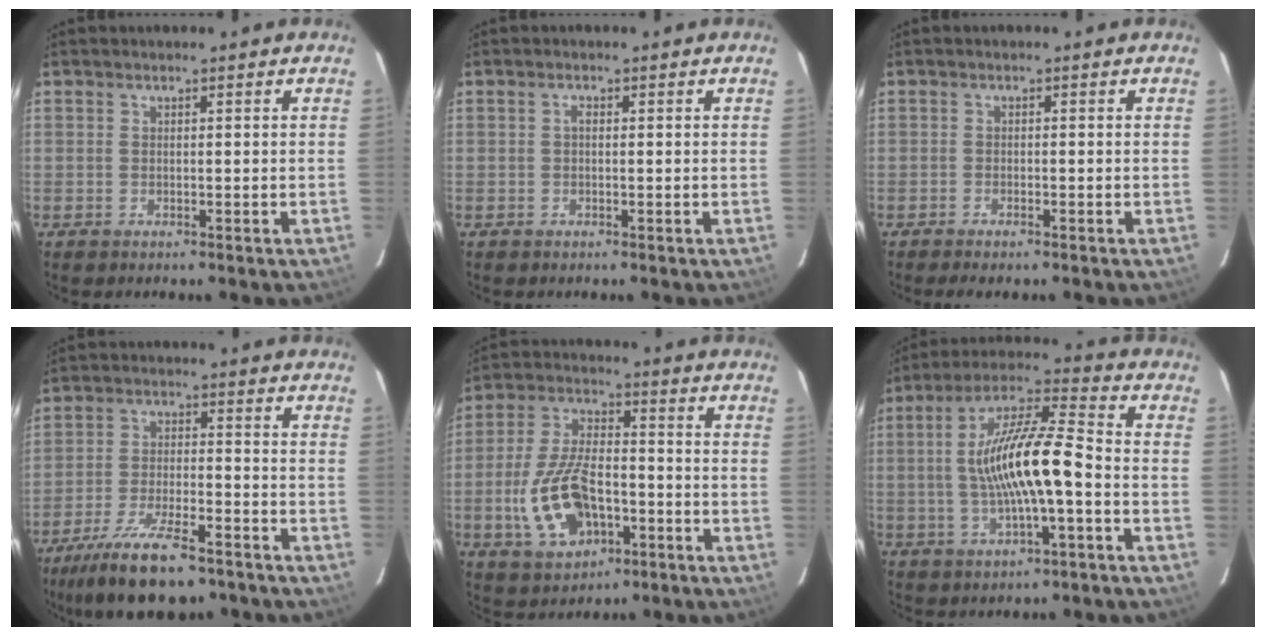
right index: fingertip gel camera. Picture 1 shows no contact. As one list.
[{"total": 0.8, "force": [0.0, 0.4, 0.6], "torque": [-0.011, 0.006, -0.002]}, {"total": 1.9, "force": [-1.6, 0.3, 1.0], "torque": [-0.029, -0.002, -0.032]}, {"total": 15.3, "force": [-11.5, 4.7, 9.0], "torque": [-0.194, -0.025, -0.196]}, {"total": 15.0, "force": [-4.9, 8.1, 11.6], "torque": [-0.251, 0.003, -0.077]}, {"total": 15.0, "force": [-2.0, 3.0, 14.5], "torque": [-0.270, 0.016, -0.036]}]